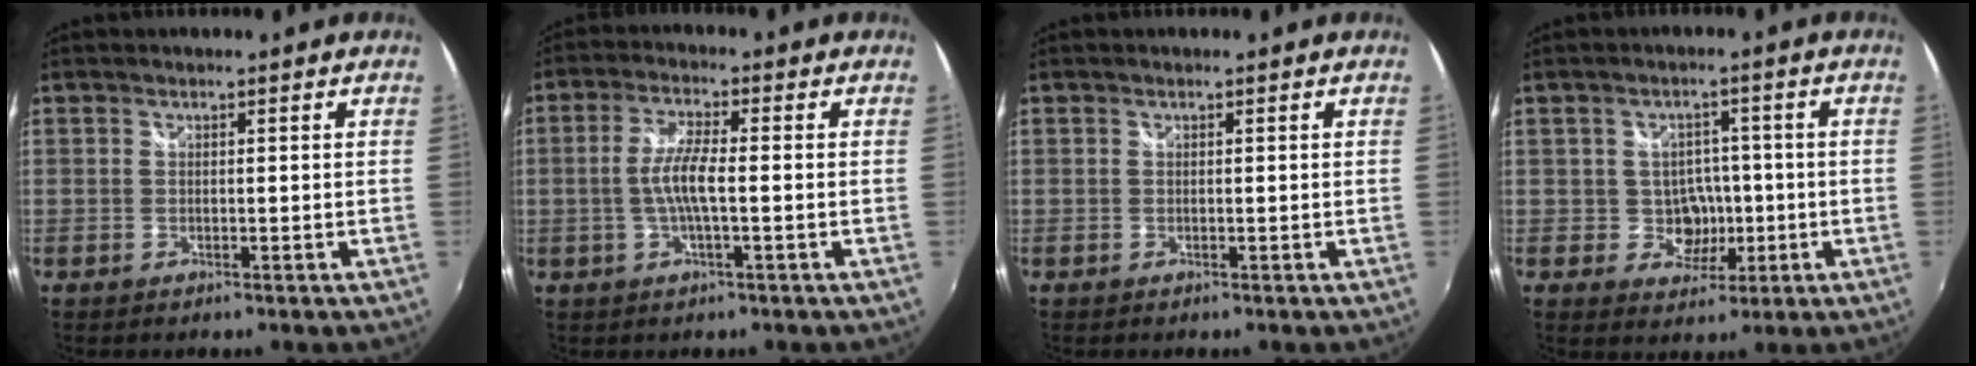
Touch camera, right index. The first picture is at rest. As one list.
[{"total": 6.0, "force": [-0.9, 0.9, 5.8], "torque": [-0.116, 0.002, -0.016]}, {"total": 0.0}, {"total": 5.1, "force": [-0.8, 4.8, 1.5], "torque": [-0.034, 0.012, 0.001]}]